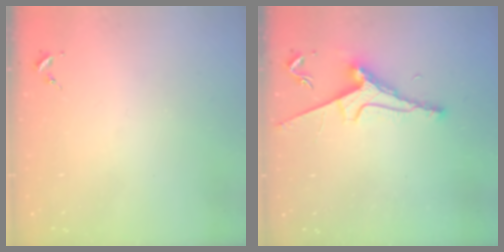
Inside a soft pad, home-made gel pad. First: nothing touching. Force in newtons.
{"total": 8.3, "press": 8.2, "slide": 1.2}